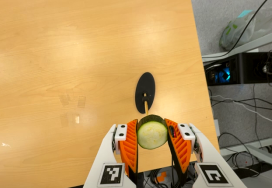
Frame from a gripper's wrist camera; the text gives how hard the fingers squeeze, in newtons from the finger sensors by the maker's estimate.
{"total": 11.3, "left": 10.4, "right": 12.3}